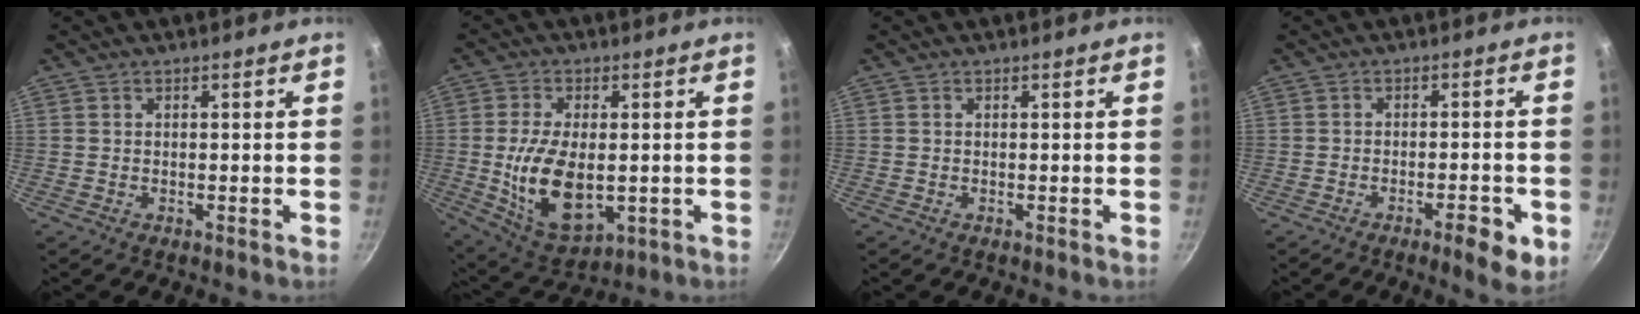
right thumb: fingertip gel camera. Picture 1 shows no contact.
{"total": 13.9, "force": [-1.1, 7.5, 11.7], "torque": [-0.207, -0.012, 0.000]}
{"total": 0.0}
{"total": 6.4, "force": [-2.9, 1.7, 5.4], "torque": [-0.071, 0.005, -0.039]}